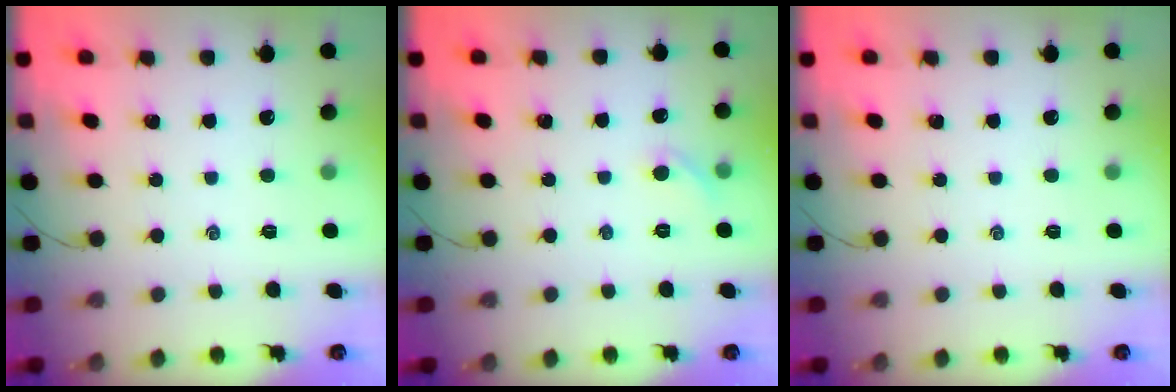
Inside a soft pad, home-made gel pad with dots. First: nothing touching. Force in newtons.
{"total": 4.7, "press": 4.3, "slide": 1.7}
{"total": 0.0}